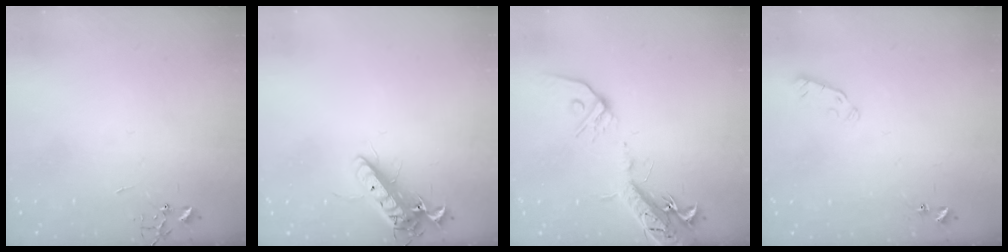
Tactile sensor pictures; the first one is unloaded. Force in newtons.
{"total": 15.0, "press": 14.8, "slide": 2.4}
{"total": 16.6, "press": 16.3, "slide": 3.5}
{"total": 3.7, "press": 3.6, "slide": 0.9}